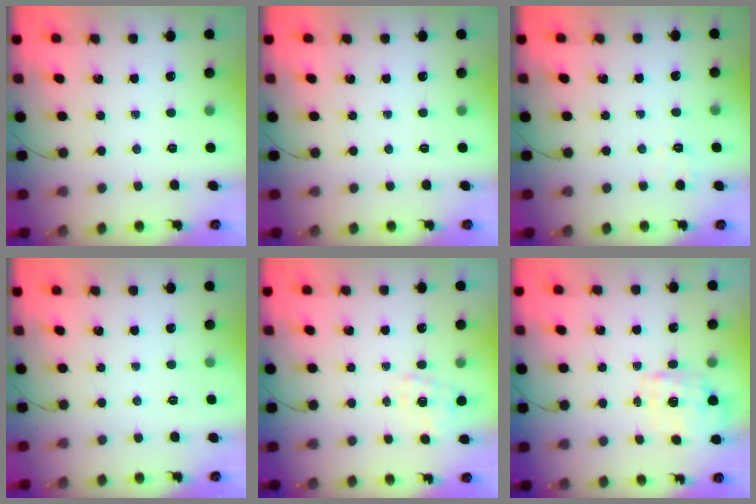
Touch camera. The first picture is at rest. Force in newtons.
{"total": 0.0}
{"total": 2.5, "press": 1.8, "slide": 1.7}
{"total": 4.1, "press": 3.8, "slide": 1.6}
{"total": 2.3, "press": 2.1, "slide": 1.0}
{"total": 1.8, "press": 1.7, "slide": 0.6}